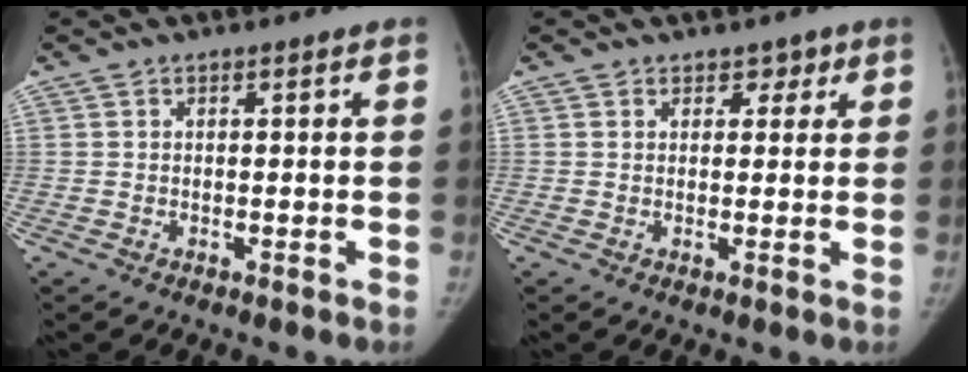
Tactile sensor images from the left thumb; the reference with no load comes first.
{"total": 2.3, "force": [1.5, 1.6, 0.6], "torque": [0.017, -0.006, 0.015]}